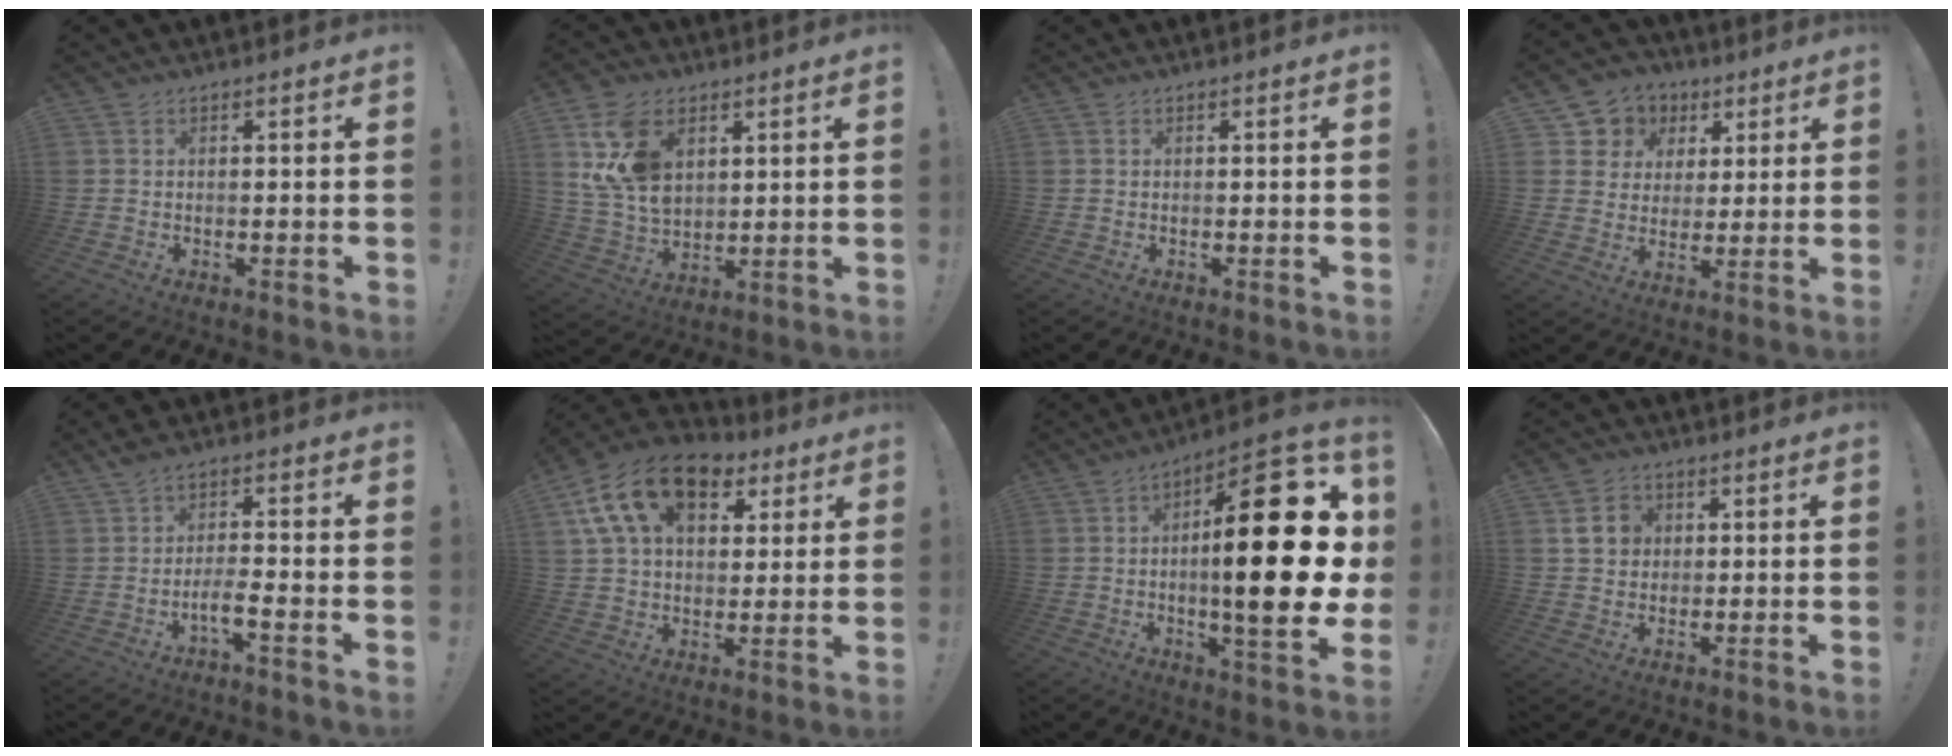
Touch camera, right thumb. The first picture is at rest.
{"total": 15.6, "force": [6.4, 10.5, 9.6], "torque": [-0.185, -0.021, 0.125]}
{"total": 0.0}
{"total": 7.9, "force": [2.4, 7.4, 1.5], "torque": [-0.017, -0.021, 0.052]}
{"total": 5.3, "force": [-1.6, 0.9, 5.0], "torque": [-0.104, -0.007, -0.031]}
{"total": 18.7, "force": [8.7, 11.8, 11.6], "torque": [-0.194, -0.028, 0.161]}
{"total": 28.5, "force": [0.9, 8.1, 27.4], "torque": [-0.420, -0.008, 0.009]}
{"total": 7.0, "force": [2.1, 5.9, 3.2], "torque": [-0.051, 0.005, 0.043]}